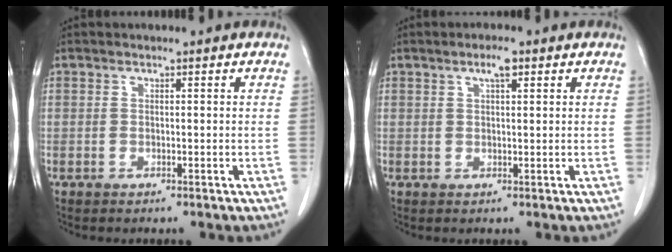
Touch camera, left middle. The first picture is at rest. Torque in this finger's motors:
{"motor_torque": [0.34, -0.24, -0.01, 0.01]}